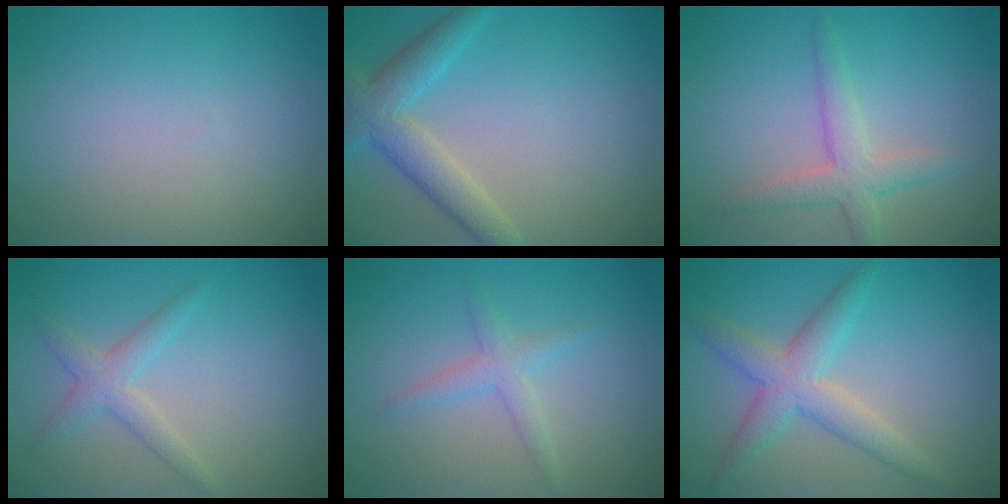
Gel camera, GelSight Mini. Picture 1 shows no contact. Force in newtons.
{"total": 4.3, "press": 4.3, "slide": 0.2}
{"total": 3.2, "press": 3.2, "slide": 0.2}
{"total": 2.4, "press": 2.4, "slide": 0.0}
{"total": 2.0, "press": 2.0, "slide": 0.1}
{"total": 4.3, "press": 4.3, "slide": 0.3}